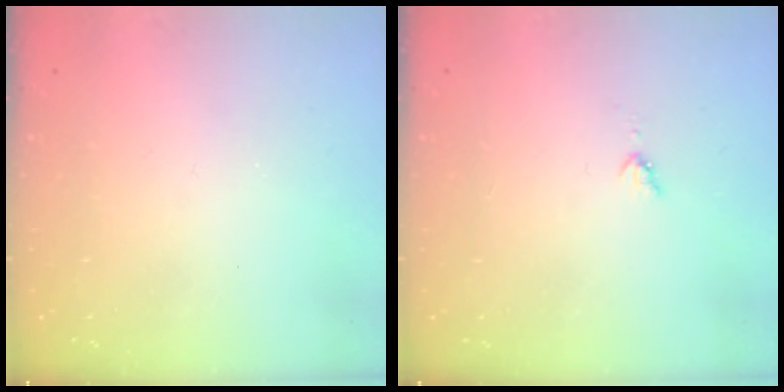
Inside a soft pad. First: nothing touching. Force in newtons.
{"total": 2.8, "press": 2.8, "slide": 0.4}